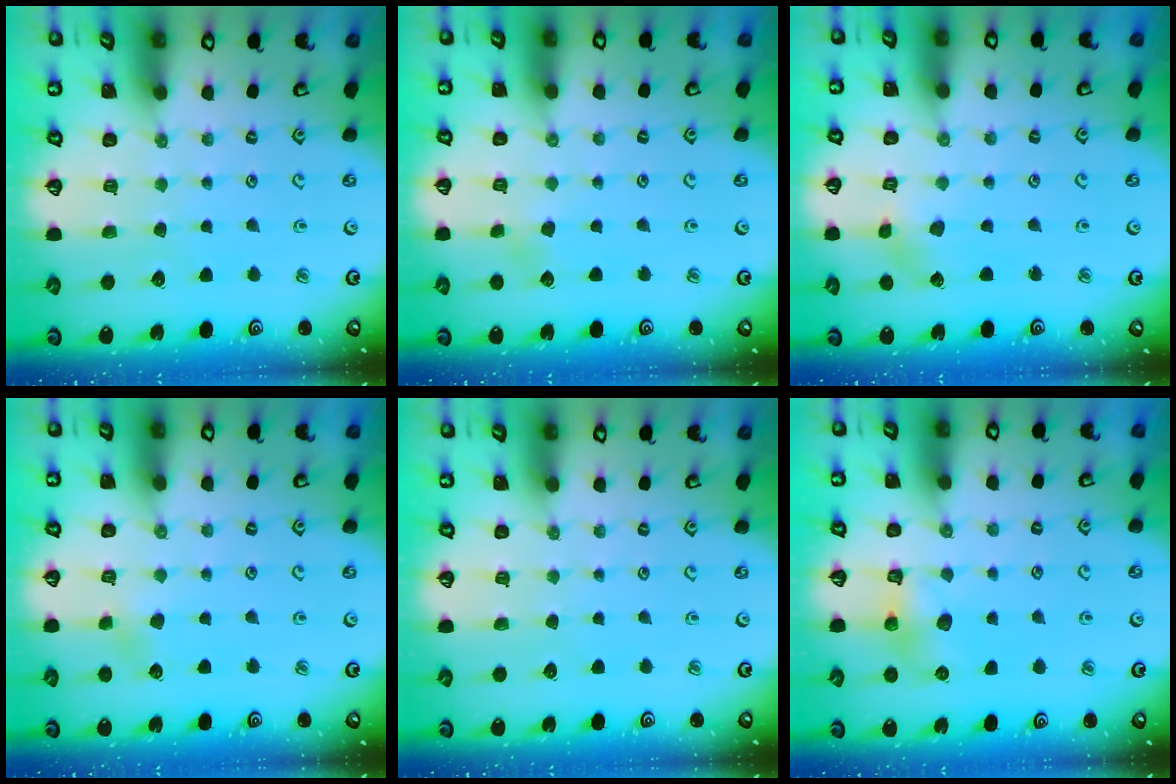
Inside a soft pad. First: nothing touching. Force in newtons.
{"total": 2.1, "press": 2.1, "slide": 0.3}
{"total": 2.2, "press": 2.2, "slide": 0.4}
{"total": 3.0, "press": 2.9, "slide": 0.5}
{"total": 0.0}
{"total": 6.6, "press": 6.6, "slide": 0.6}